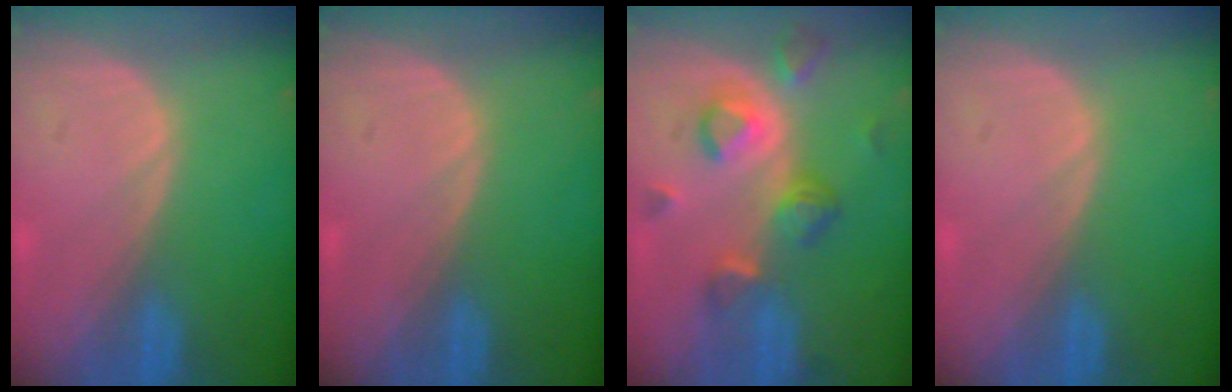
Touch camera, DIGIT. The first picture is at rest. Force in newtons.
{"total": 0.0}
{"total": 8.0, "press": 7.1, "slide": 3.7}
{"total": 0.0}